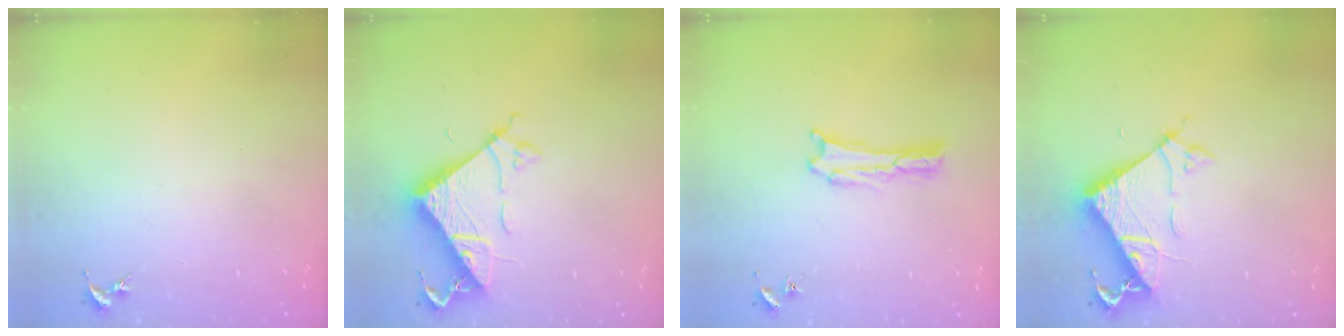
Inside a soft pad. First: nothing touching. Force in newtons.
{"total": 8.3, "press": 8.3, "slide": 0.8}
{"total": 0.9, "press": 0.9, "slide": 0.0}
{"total": 6.8, "press": 6.8, "slide": 0.6}